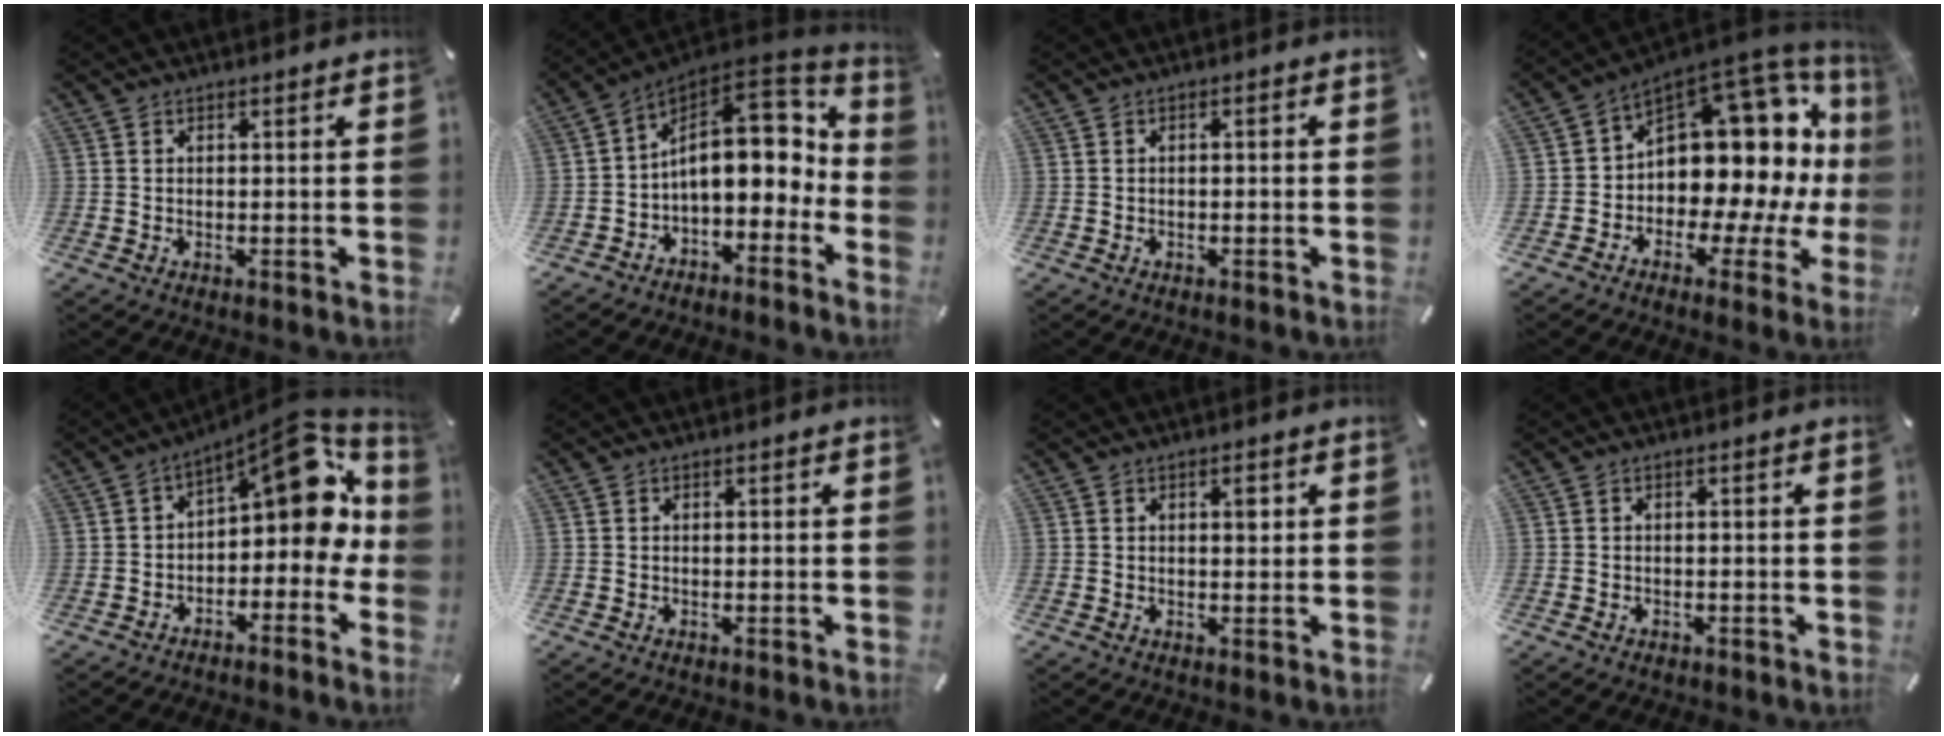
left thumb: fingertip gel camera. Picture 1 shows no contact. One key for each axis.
{"total": 17.3, "fx": 2.2, "fy": 10.9, "fz": 13.3, "tx": -0.179, "ty": -0.025, "tz": 0.040}
{"total": 1.2, "fx": -0.8, "fy": 0.4, "fz": 0.7, "tx": -0.012, "ty": 0.002, "tz": -0.016}
{"total": 17.8, "fx": 5.1, "fy": 11.4, "fz": 12.7, "tx": -0.167, "ty": -0.071, "tz": 0.094}
{"total": 12.9, "fx": 5.1, "fy": 6.7, "fz": 9.8, "tx": -0.116, "ty": -0.044, "tz": 0.087}
{"total": 0.0}
{"total": 2.2, "fx": 0.7, "fy": 1.1, "fz": 1.8, "tx": -0.022, "ty": -0.001, "tz": 0.007}
{"total": 0.9, "fx": -0.6, "fy": 0.6, "fz": 0.3, "tx": -0.007, "ty": 0.002, "tz": -0.014}